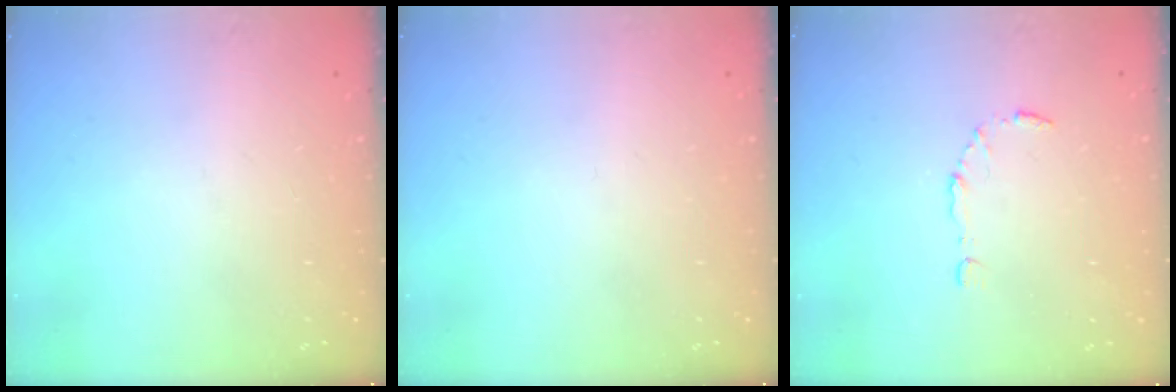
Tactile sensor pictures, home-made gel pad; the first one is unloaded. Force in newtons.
{"total": 0.0}
{"total": 5.8, "press": 5.8, "slide": 0.5}